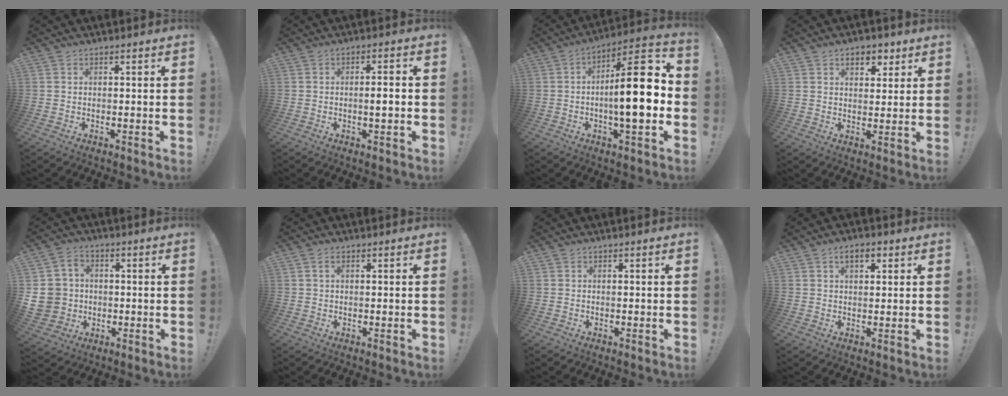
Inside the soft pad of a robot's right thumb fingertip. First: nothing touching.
{"total": 3.5, "force": [-0.5, 0.3, 3.5], "torque": [-0.046, -0.005, -0.016]}
{"total": 18.3, "force": [-1.2, 4.6, 17.6], "torque": [-0.266, 0.004, -0.029]}
{"total": 6.4, "force": [3.4, 4.1, 3.5], "torque": [-0.040, -0.007, 0.059]}
{"total": 9.6, "force": [-1.3, 9.0, 3.1], "torque": [-0.067, 0.019, -0.015]}
{"total": 1.6, "force": [0.6, 0.7, 1.3], "torque": [-0.024, 0.002, 0.010]}
{"total": 0.0}
{"total": 4.2, "force": [1.8, 2.3, 3.0], "torque": [-0.046, 0.003, 0.029]}